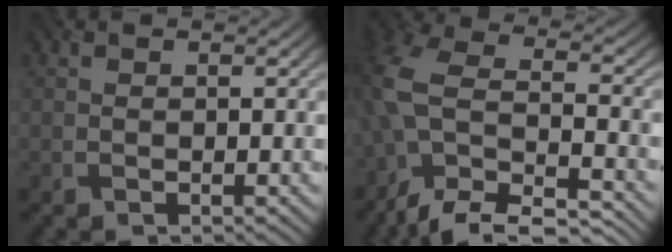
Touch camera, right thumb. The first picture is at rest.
{"total": 13.8, "force": [-7.2, 7.3, 9.3], "torque": [-0.242, -0.020, -0.122]}